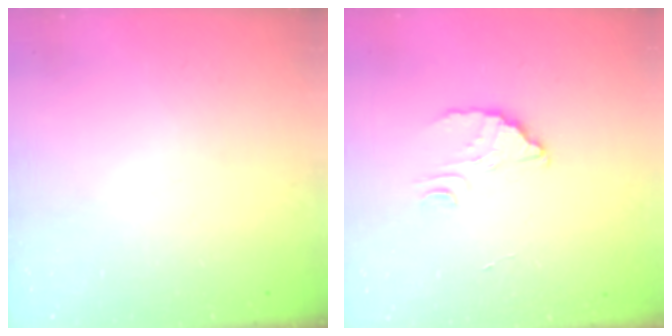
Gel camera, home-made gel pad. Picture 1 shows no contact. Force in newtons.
{"total": 2.4, "press": 2.4, "slide": 0.1}